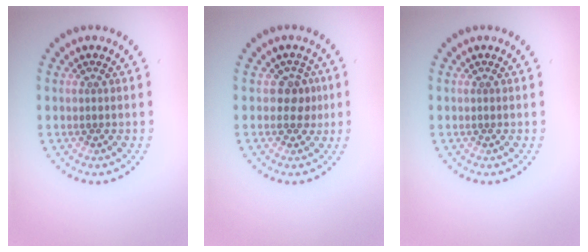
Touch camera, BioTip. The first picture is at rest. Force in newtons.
{"total": 2.0, "press": 1.6, "slide": 1.1}
{"total": 0.0}